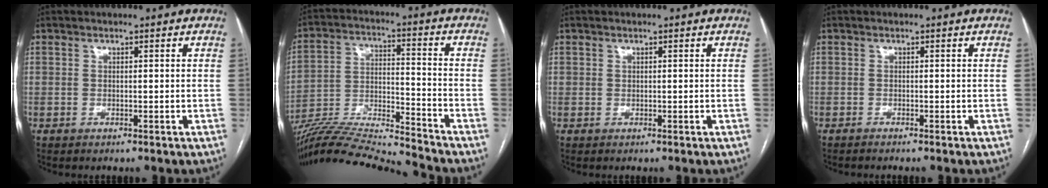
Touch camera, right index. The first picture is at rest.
{"total": 17.5, "force": [-16.7, -1.8, 5.0], "torque": [-0.091, 0.006, -0.290]}
{"total": 0.0}
{"total": 1.0, "force": [-0.9, -0.2, 0.4], "torque": [-0.003, 0.002, -0.013]}